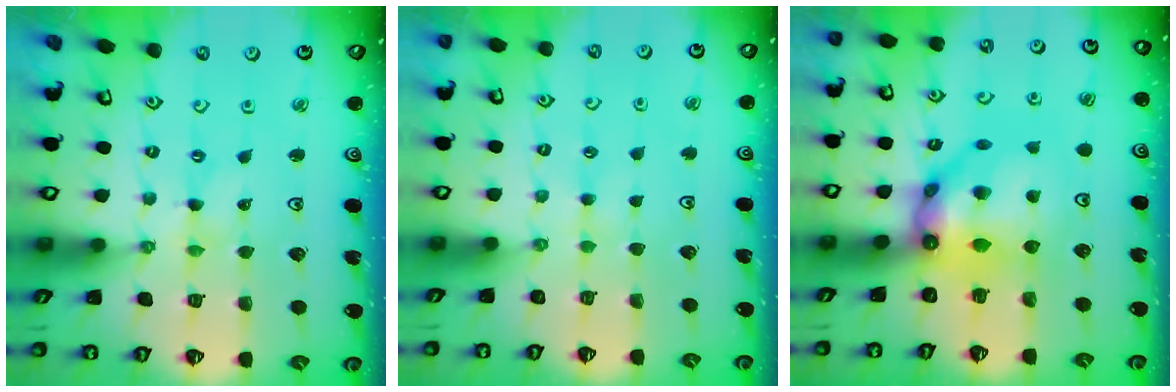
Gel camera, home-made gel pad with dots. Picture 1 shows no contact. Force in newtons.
{"total": 1.1, "press": 1.1, "slide": 0.3}
{"total": 13.0, "press": 12.9, "slide": 1.6}